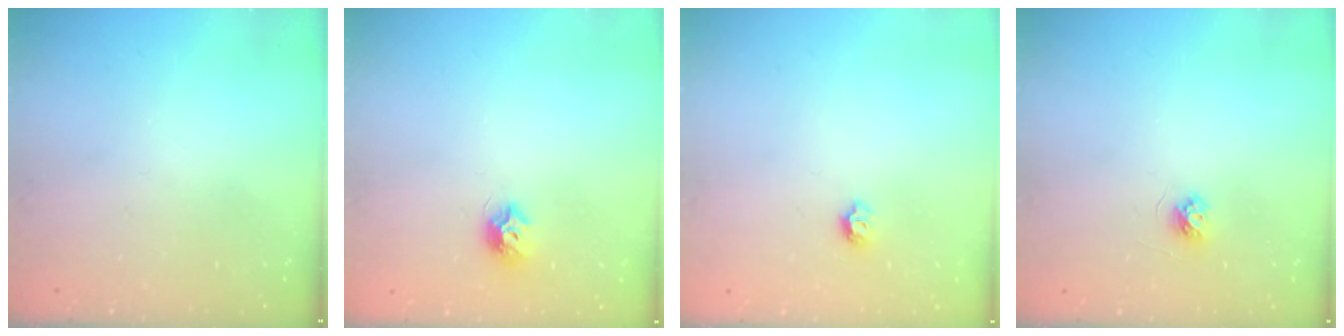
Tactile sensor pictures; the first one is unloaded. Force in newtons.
{"total": 7.4, "press": 7.4, "slide": 0.2}
{"total": 5.5, "press": 5.5, "slide": 0.5}
{"total": 3.7, "press": 3.6, "slide": 0.4}